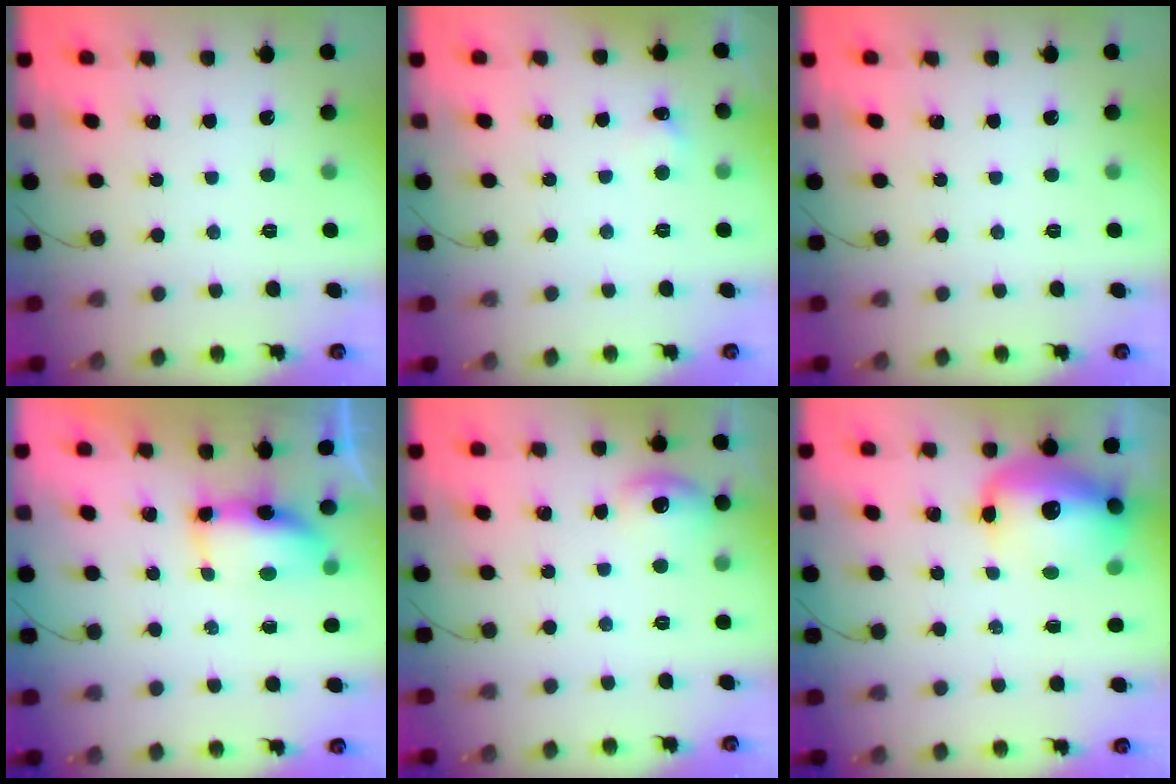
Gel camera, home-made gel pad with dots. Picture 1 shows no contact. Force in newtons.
{"total": 4.9, "press": 4.7, "slide": 1.1}
{"total": 0.0}
{"total": 7.4, "press": 7.0, "slide": 2.3}
{"total": 7.4, "press": 7.3, "slide": 1.6}
{"total": 13.9, "press": 13.5, "slide": 3.5}